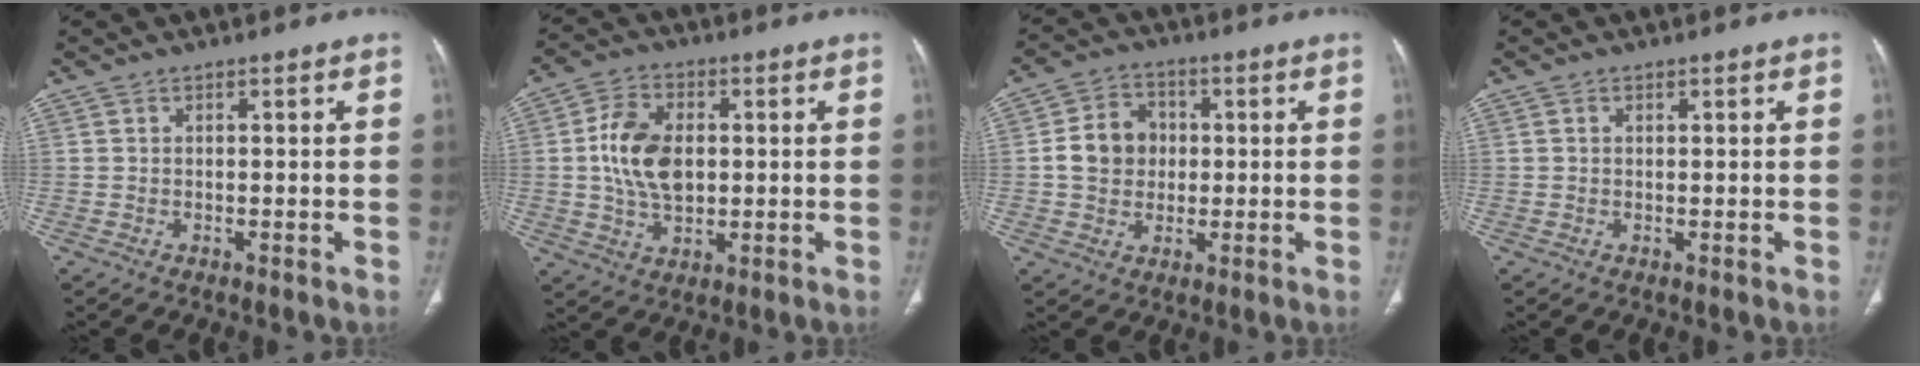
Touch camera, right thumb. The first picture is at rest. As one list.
[{"total": 11.3, "force": [0.9, 7.5, 8.5], "torque": [-0.144, 0.000, 0.018]}, {"total": 9.0, "force": [0.4, 7.6, 4.7], "torque": [-0.058, 0.011, 0.001]}, {"total": 0.6, "force": [0.2, 0.5, 0.4], "torque": [-0.007, -0.001, 0.003]}]